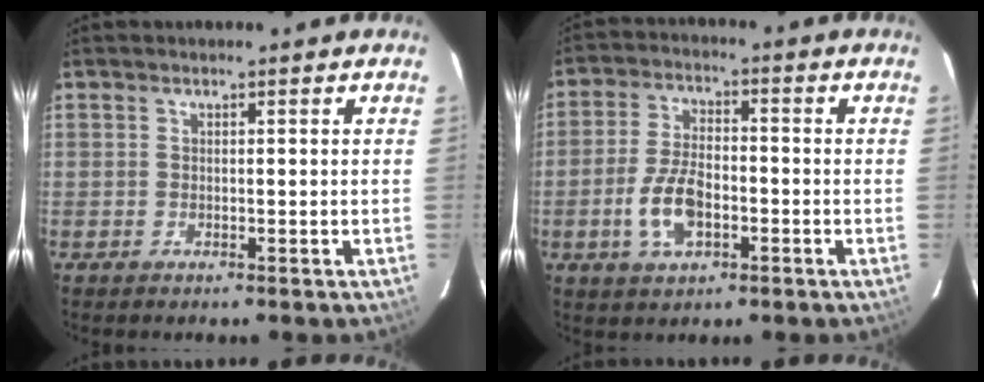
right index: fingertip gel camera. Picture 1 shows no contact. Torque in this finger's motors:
{"motor_torque": [1.20, -0.49, 0.65, 0.08]}